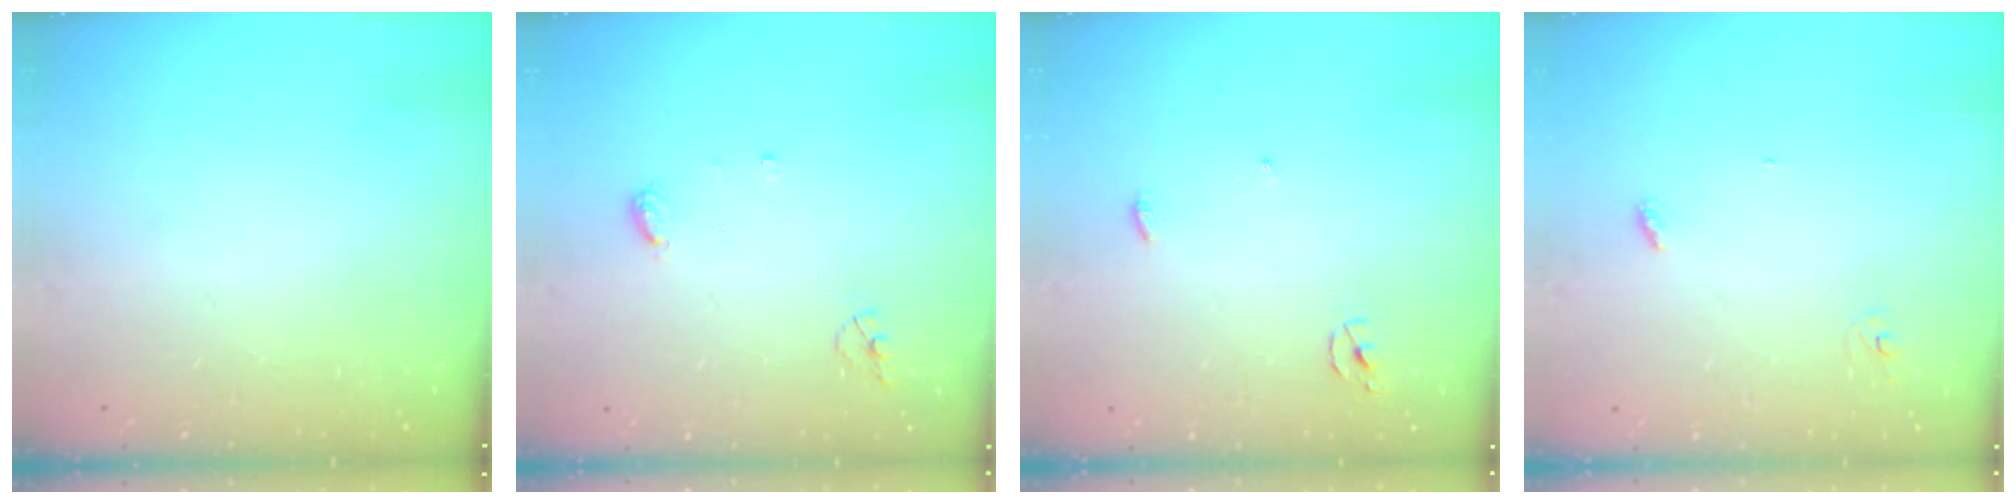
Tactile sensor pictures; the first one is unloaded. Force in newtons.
{"total": 4.7, "press": 4.6, "slide": 0.5}
{"total": 2.5, "press": 2.5, "slide": 0.1}
{"total": 2.8, "press": 2.8, "slide": 0.3}